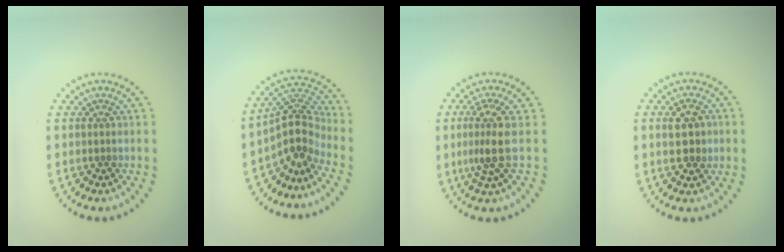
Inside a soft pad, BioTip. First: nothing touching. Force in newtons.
{"total": 3.9, "press": 2.9, "slide": 2.7}
{"total": 2.9, "press": 2.2, "slide": 1.9}
{"total": 2.9, "press": 2.9, "slide": 0.2}